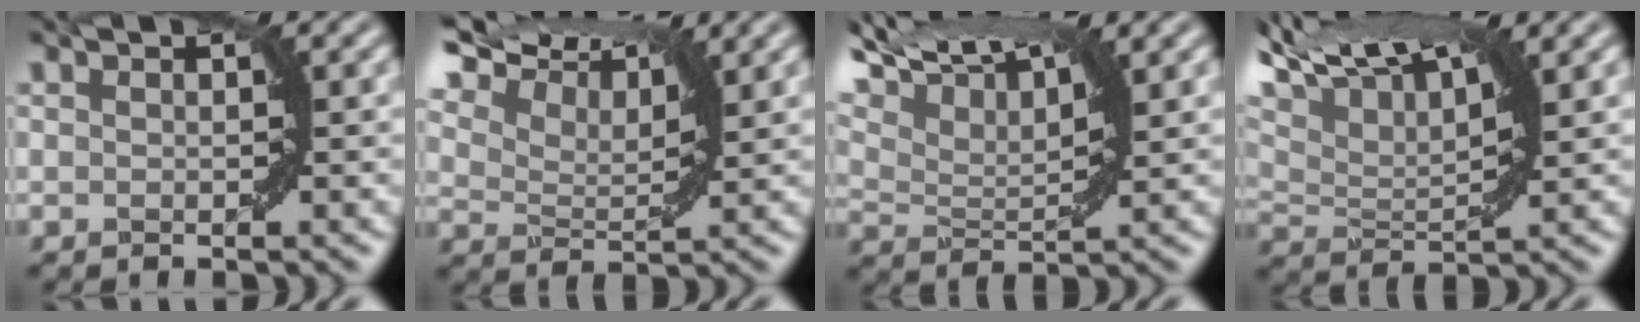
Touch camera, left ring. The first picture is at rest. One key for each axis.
{"total": 9.7, "fx": 8.2, "fy": 2.9, "fz": 4.4, "tx": -0.107, "ty": 0.033, "tz": 0.119}
{"total": 9.3, "fx": 6.6, "fy": 2.9, "fz": 5.9, "tx": -0.120, "ty": 0.037, "tz": 0.100}
{"total": 10.4, "fx": 6.1, "fy": 4.1, "fz": 7.4, "tx": -0.133, "ty": 0.047, "tz": 0.102}